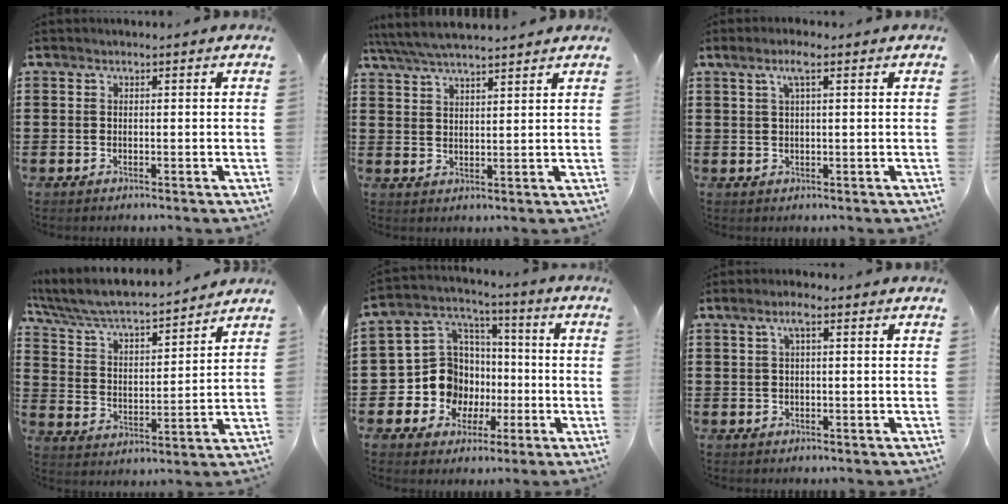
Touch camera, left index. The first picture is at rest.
{"total": 5.0, "force": [4.6, 0.4, 1.9], "torque": [-0.052, -0.012, 0.083]}
{"total": 3.4, "force": [1.5, 0.5, 3.0], "torque": [-0.063, 0.004, 0.024]}
{"total": 5.9, "force": [5.4, 0.6, 2.3], "torque": [-0.069, -0.040, 0.087]}
{"total": 10.7, "force": [-2.0, 10.1, 3.0], "torque": [-0.114, 0.005, -0.030]}
{"total": 2.4, "force": [0.7, 0.4, 2.3], "torque": [-0.046, 0.005, 0.010]}